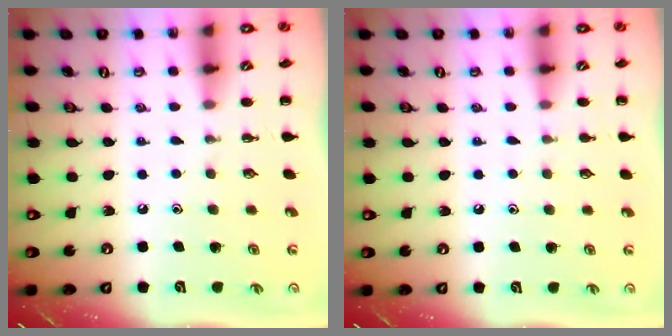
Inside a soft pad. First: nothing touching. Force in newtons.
{"total": 3.8, "press": 3.5, "slide": 1.3}